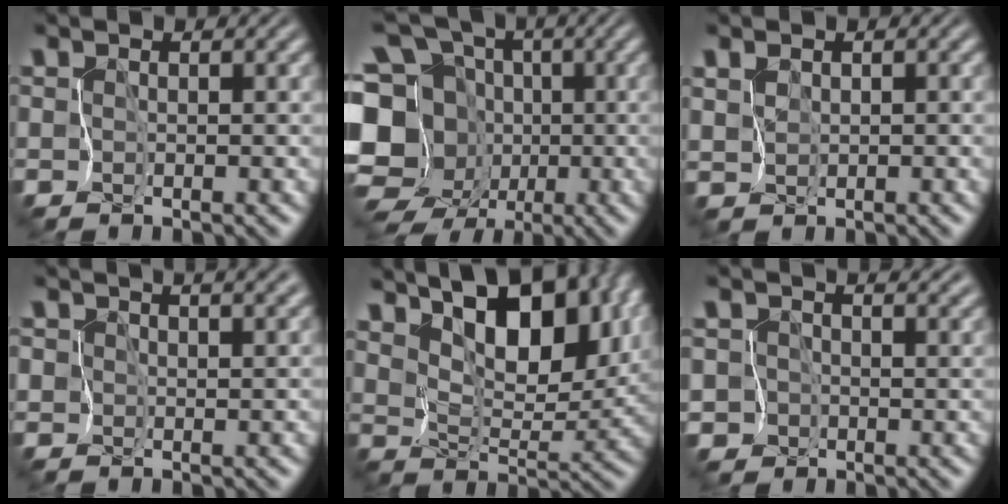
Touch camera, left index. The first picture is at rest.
{"total": 12.7, "force": [-3.8, 10.7, 5.8], "torque": [-0.148, 0.013, -0.072]}
{"total": 1.3, "force": [0.5, 1.1, 0.4], "torque": [-0.027, -0.001, 0.015]}
{"total": 5.7, "force": [3.9, 2.7, 3.2], "torque": [-0.072, 0.027, 0.050]}
{"total": 11.0, "force": [6.0, 5.2, 7.6], "torque": [-0.143, 0.006, 0.097]}
{"total": 3.4, "force": [0.6, 2.8, 1.8], "torque": [-0.036, 0.003, 0.005]}